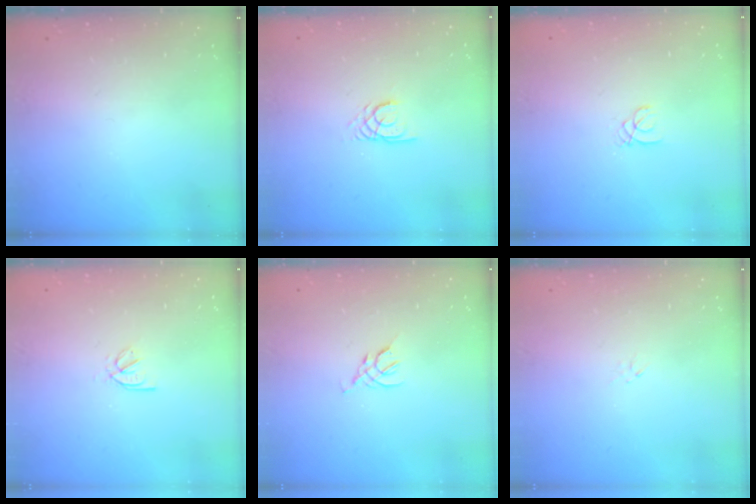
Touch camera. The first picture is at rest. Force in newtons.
{"total": 2.4, "press": 2.4, "slide": 0.2}
{"total": 1.4, "press": 1.4, "slide": 0.1}
{"total": 2.2, "press": 2.2, "slide": 0.5}
{"total": 2.5, "press": 2.5, "slide": 0.7}
{"total": 0.0}